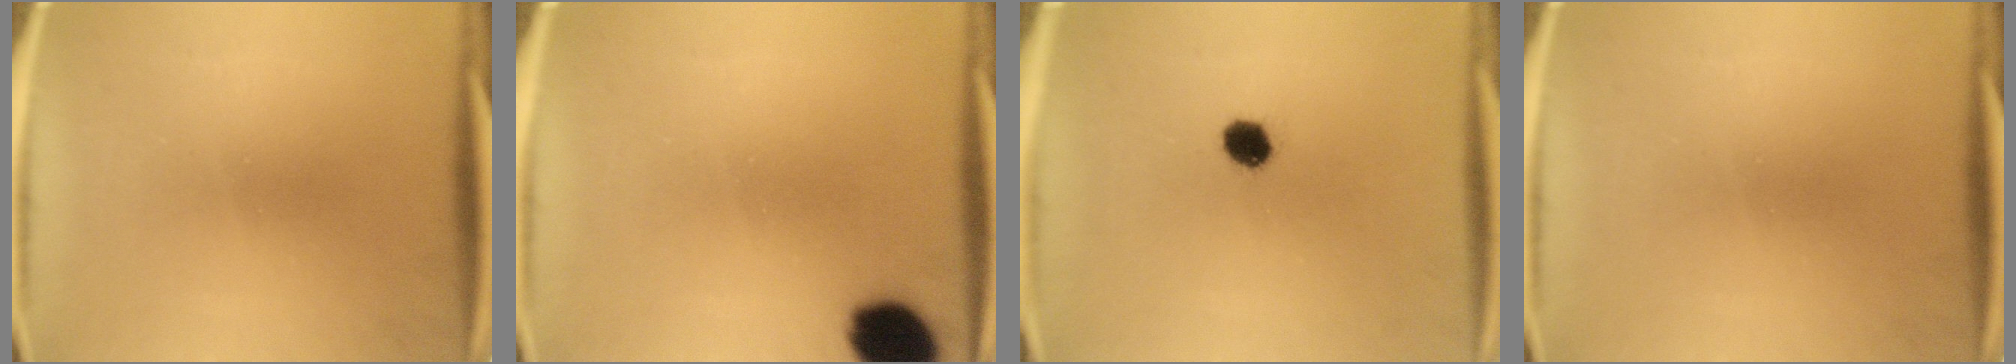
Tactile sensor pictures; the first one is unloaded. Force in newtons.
{"total": 10.8}
{"total": 4.3}
{"total": 0.0}